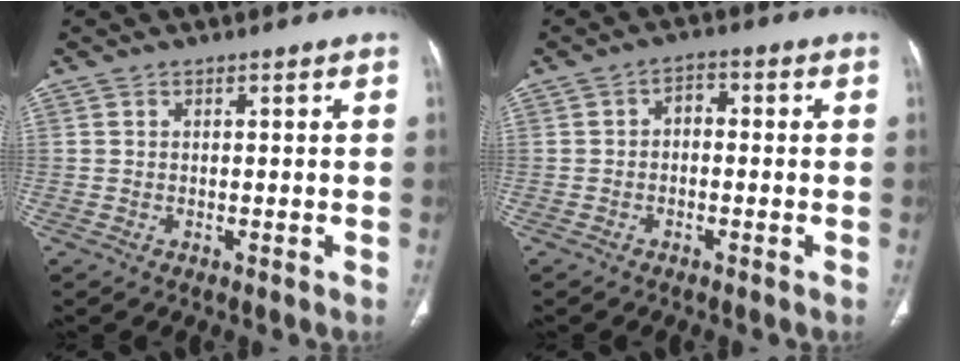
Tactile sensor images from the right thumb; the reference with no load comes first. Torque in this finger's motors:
{"motor_torque": [-0.12, -0.31, 0.15, 0.39, 0.10]}